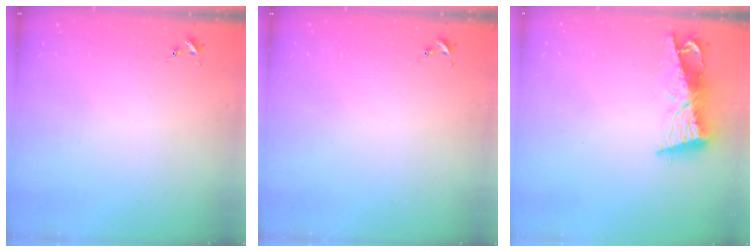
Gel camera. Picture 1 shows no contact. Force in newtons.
{"total": 0.0}
{"total": 9.5, "press": 9.4, "slide": 0.8}